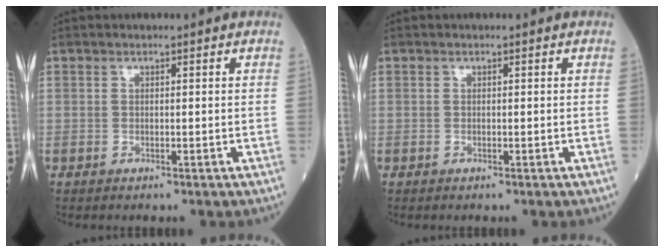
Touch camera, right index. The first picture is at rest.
{"total": 0.0}